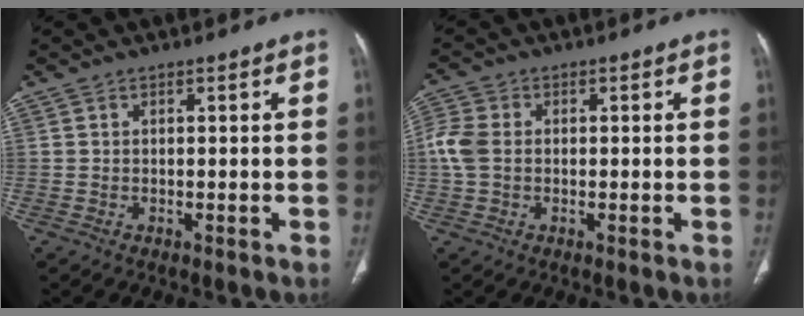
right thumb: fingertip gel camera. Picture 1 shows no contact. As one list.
[{"total": 5.1, "force": [0.0, 3.8, 3.4], "torque": [-0.096, 0.011, -0.005]}]